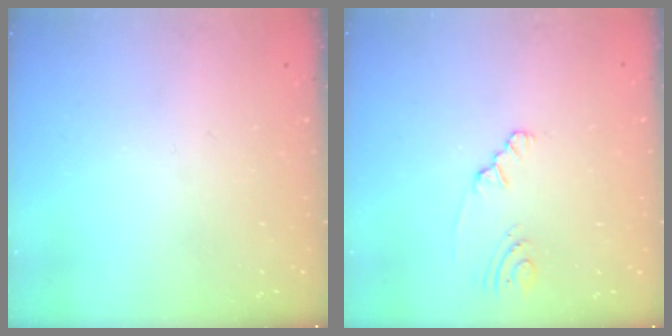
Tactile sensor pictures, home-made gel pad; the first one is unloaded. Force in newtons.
{"total": 1.6, "press": 1.6, "slide": 0.3}